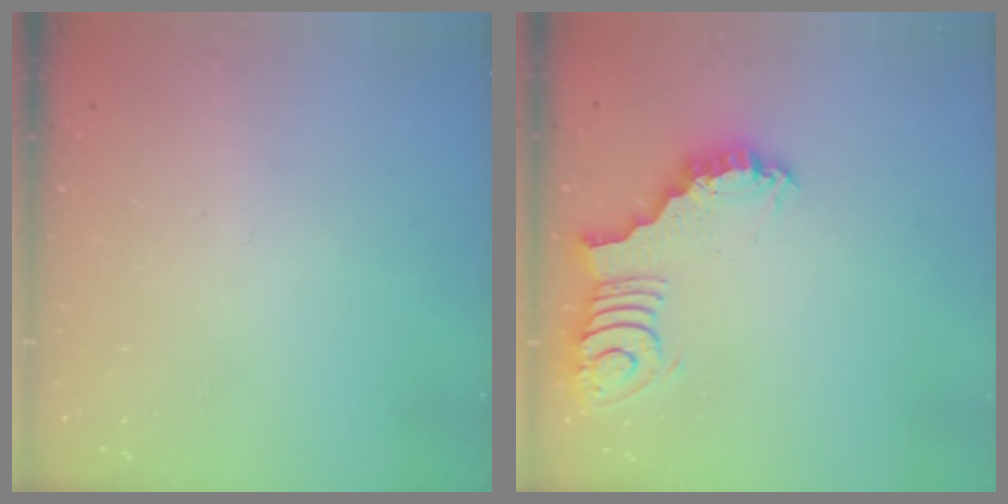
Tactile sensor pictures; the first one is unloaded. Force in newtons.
{"total": 3.0, "press": 2.9, "slide": 0.5}